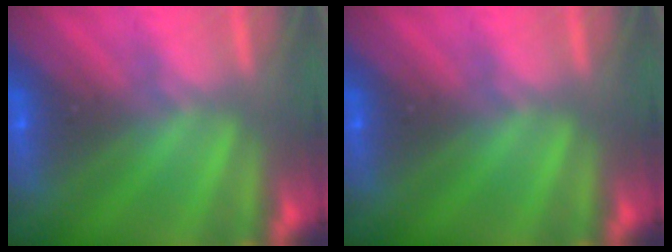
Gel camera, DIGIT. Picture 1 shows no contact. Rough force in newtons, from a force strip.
{"total": 0.0}